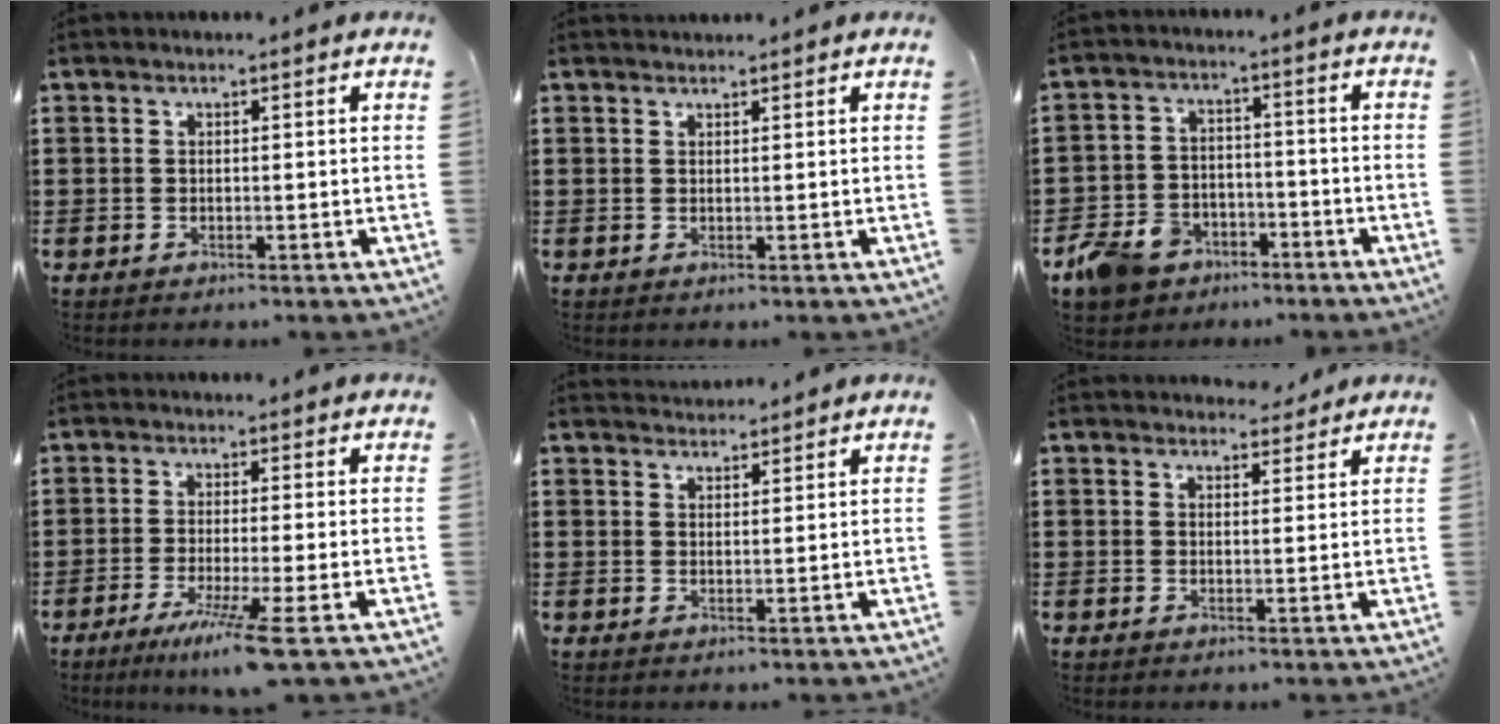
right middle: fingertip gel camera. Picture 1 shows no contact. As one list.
[{"total": 0.8, "force": [0.8, 0.1, -0.1], "torque": [-0.001, -0.003, 0.016]}, {"total": 7.2, "force": [-5.6, 4.1, 1.9], "torque": [-0.073, 0.015, -0.119]}, {"total": 6.4, "force": [-3.5, -0.9, 5.3], "torque": [-0.111, -0.030, -0.065]}, {"total": 2.1, "force": [2.0, 0.2, -0.3], "torque": [0.000, -0.002, 0.040]}, {"total": 2.7, "force": [2.5, 1.0, 0.0], "torque": [0.000, -0.005, 0.046]}]